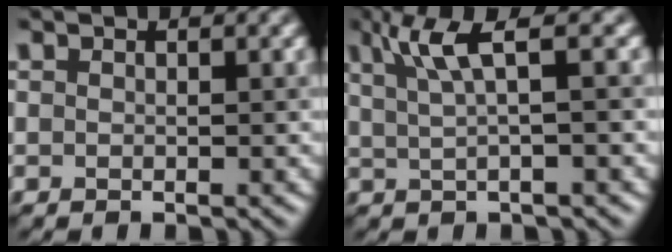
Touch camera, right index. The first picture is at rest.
{"total": 4.1, "force": [1.7, 0.7, 3.6], "torque": [-0.062, 0.008, 0.032]}